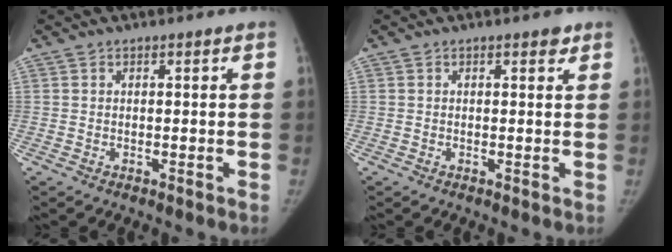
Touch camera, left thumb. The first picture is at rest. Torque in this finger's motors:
{"motor_torque": [0.91, 0.02, 0.59, -0.37, 0.08]}